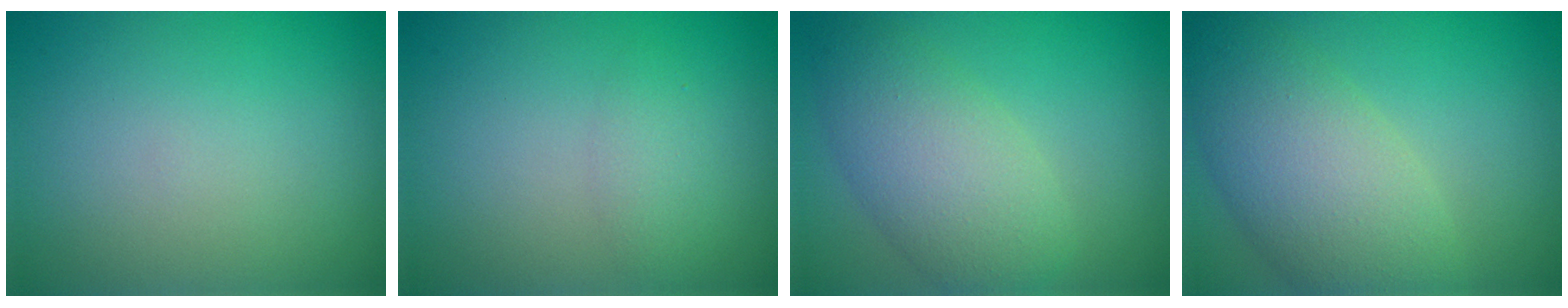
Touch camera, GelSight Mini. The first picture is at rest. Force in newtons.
{"total": 1.6, "press": 1.6, "slide": 0.0}
{"total": 5.5, "press": 5.5, "slide": 0.3}
{"total": 6.9, "press": 6.9, "slide": 0.4}